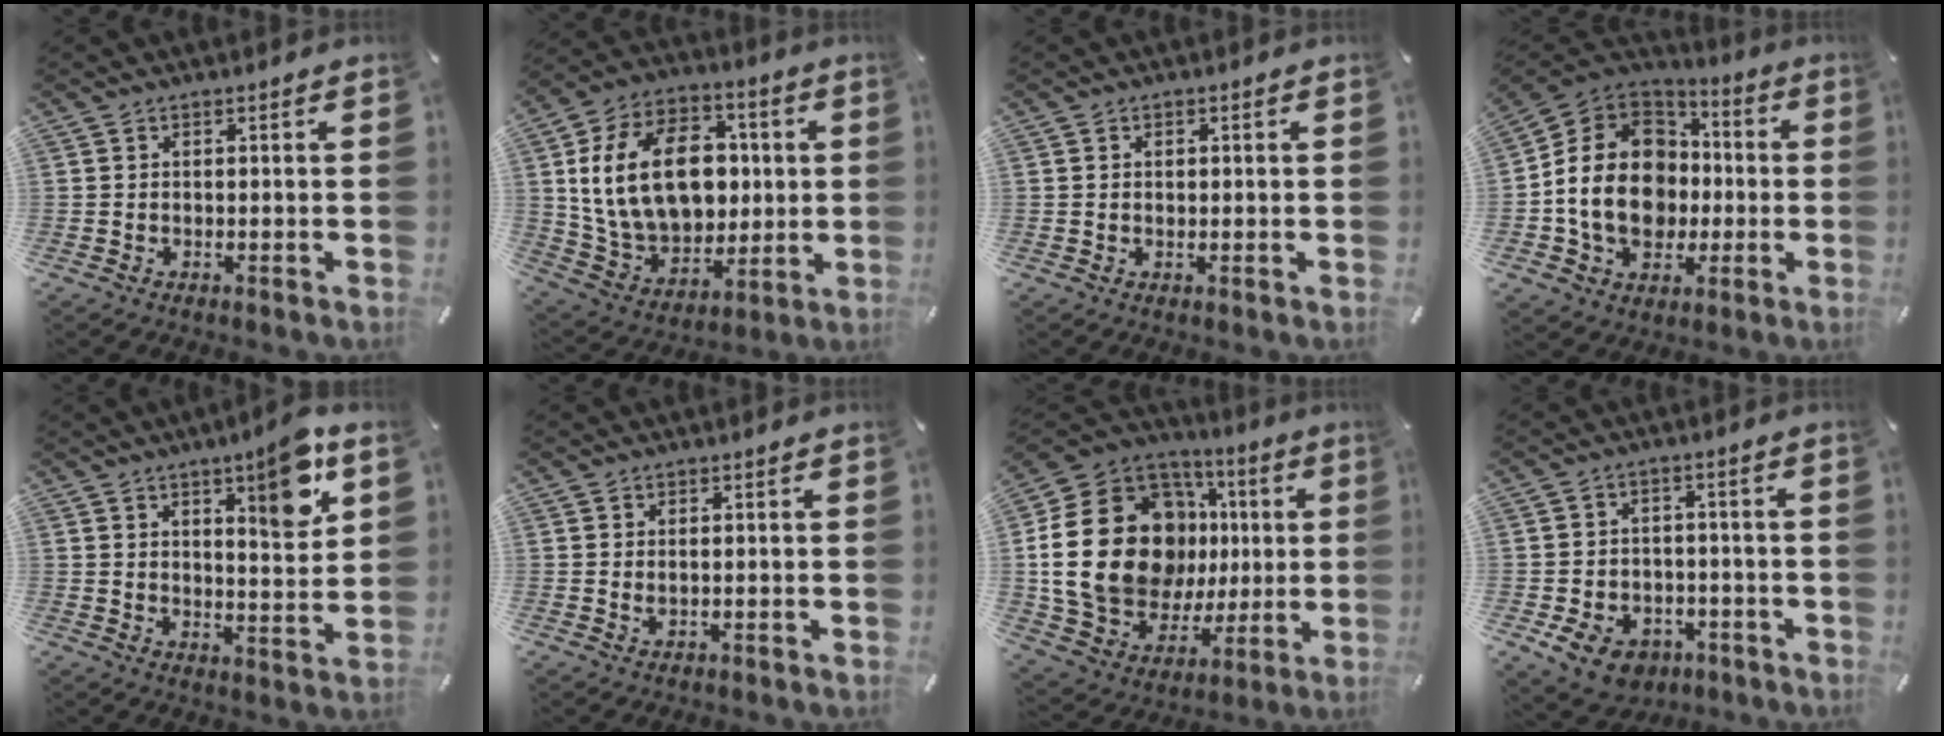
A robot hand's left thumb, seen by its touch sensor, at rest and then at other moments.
{"total": 22.8, "force": [2.8, 16.5, 15.5], "torque": [-0.295, 0.002, 0.059]}
{"total": 0.9, "force": [0.1, 0.8, 0.5], "torque": [-0.004, 0.001, 0.000]}
{"total": 18.3, "force": [-2.1, 14.9, 10.4], "torque": [-0.225, 0.017, -0.036]}
{"total": 11.8, "force": [6.4, 3.5, 9.2], "torque": [-0.116, -0.037, 0.099]}
{"total": 1.0, "force": [0.3, 0.4, 0.9], "torque": [-0.010, -0.002, 0.004]}
{"total": 26.7, "force": [2.5, 20.2, 17.3], "torque": [-0.354, -0.015, 0.070]}
{"total": 8.5, "force": [-4.2, 6.4, 3.7], "torque": [-0.072, 0.030, -0.073]}